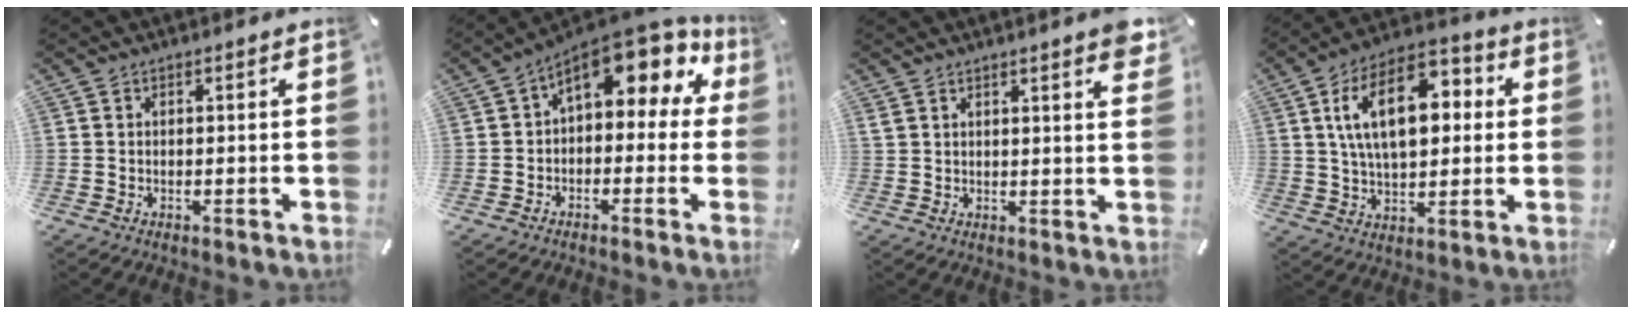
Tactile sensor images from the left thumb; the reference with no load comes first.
{"total": 11.4, "force": [6.4, 5.3, 7.8], "torque": [-0.118, -0.049, 0.111]}
{"total": 4.1, "force": [2.8, 0.8, 2.9], "torque": [-0.045, -0.013, 0.049]}
{"total": 17.3, "force": [4.1, 10.2, 13.4], "torque": [-0.243, 0.009, 0.069]}